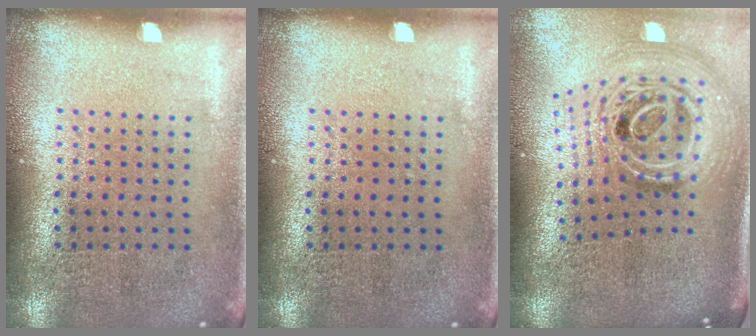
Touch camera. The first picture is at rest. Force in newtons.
{"total": 0.0}
{"total": 3.0, "press": 2.0, "slide": 2.2}